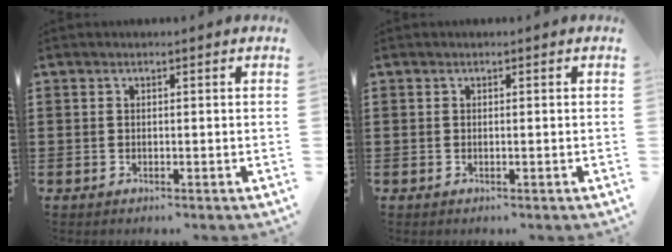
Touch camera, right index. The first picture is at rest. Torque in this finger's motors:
{"motor_torque": [0.05, 0.05, 0.00, 0.00]}